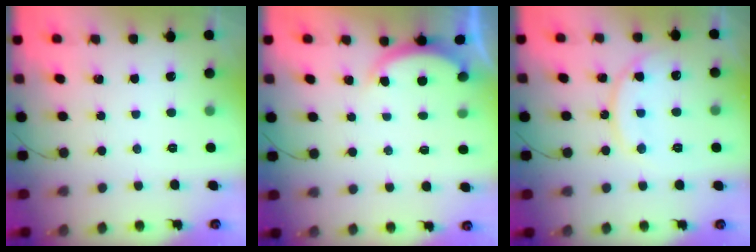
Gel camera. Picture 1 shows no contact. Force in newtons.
{"total": 2.6, "press": 2.6, "slide": 0.5}
{"total": 13.0, "press": 13.0, "slide": 0.9}